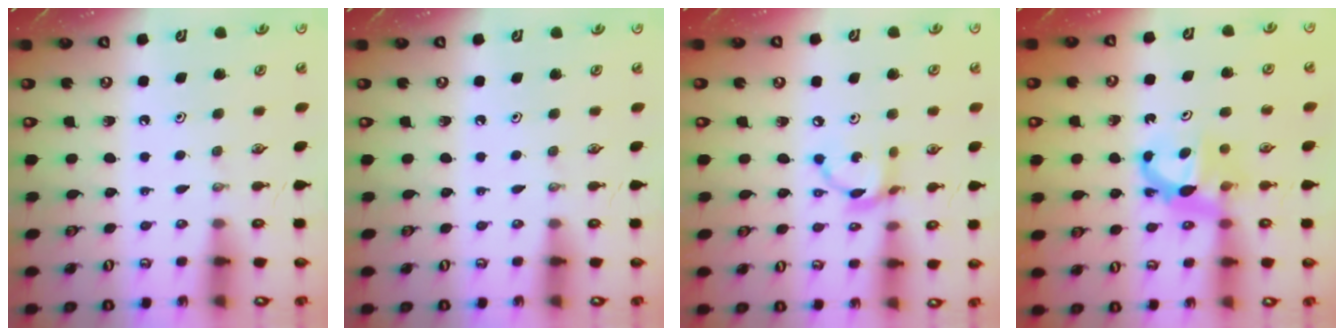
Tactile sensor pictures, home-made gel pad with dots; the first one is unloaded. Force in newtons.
{"total": 0.0}
{"total": 8.5, "press": 8.5, "slide": 0.4}
{"total": 7.1, "press": 7.1, "slide": 0.3}